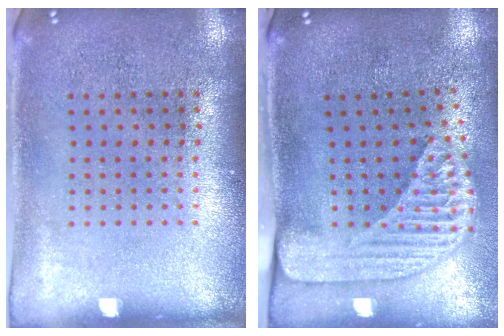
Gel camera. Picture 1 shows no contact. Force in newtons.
{"total": 2.4, "press": 1.8, "slide": 1.7}